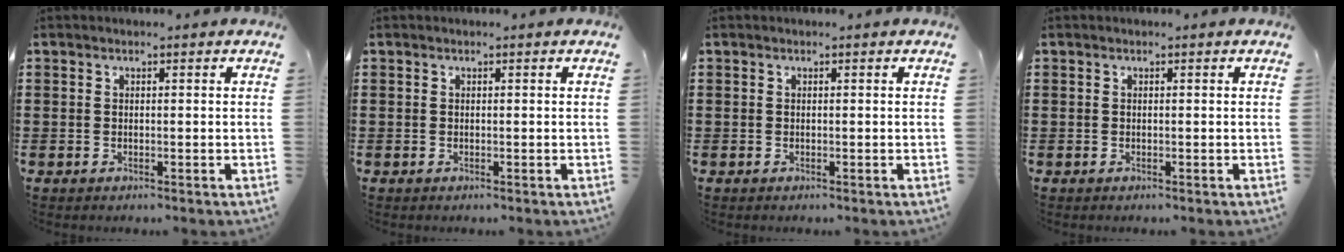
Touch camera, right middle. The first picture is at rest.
{"total": 0.0}
{"total": 0.0}
{"total": 0.0}